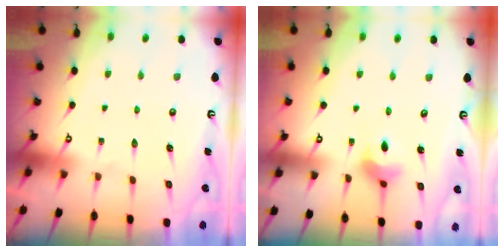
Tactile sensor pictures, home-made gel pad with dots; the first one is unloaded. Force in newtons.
{"total": 5.0, "press": 4.9, "slide": 0.7}